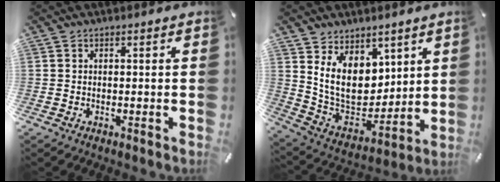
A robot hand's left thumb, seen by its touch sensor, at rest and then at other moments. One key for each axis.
{"total": 13.3, "fx": 5.9, "fy": 10.0, "fz": 6.4, "tx": -0.136, "ty": -0.053, "tz": 0.117}